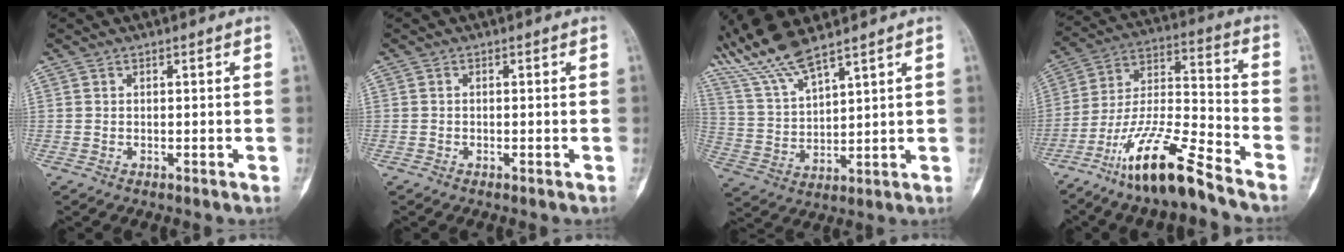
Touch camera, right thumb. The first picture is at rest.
{"total": 0.0}
{"total": 12.1, "force": [10.1, 1.9, 6.4], "torque": [-0.133, -0.035, 0.212]}
{"total": 17.1, "force": [-12.3, 3.3, 11.5], "torque": [-0.214, 0.076, -0.225]}